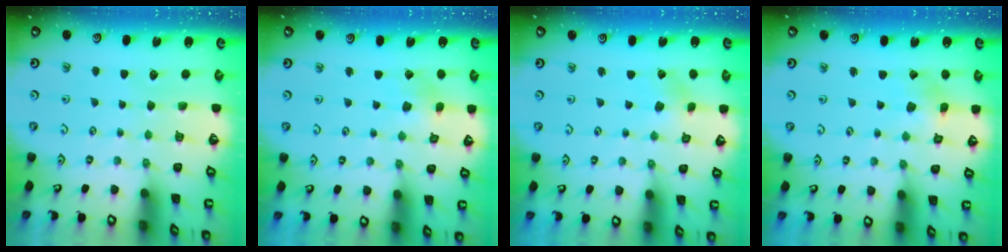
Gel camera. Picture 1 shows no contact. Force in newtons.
{"total": 2.5, "press": 2.5, "slide": 0.2}
{"total": 1.4, "press": 1.4, "slide": 0.1}
{"total": 1.6, "press": 1.6, "slide": 0.0}